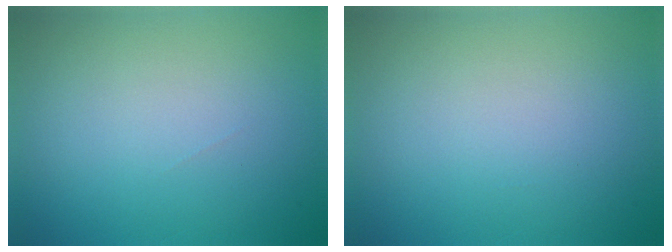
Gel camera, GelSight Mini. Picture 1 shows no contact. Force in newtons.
{"total": 0.0}